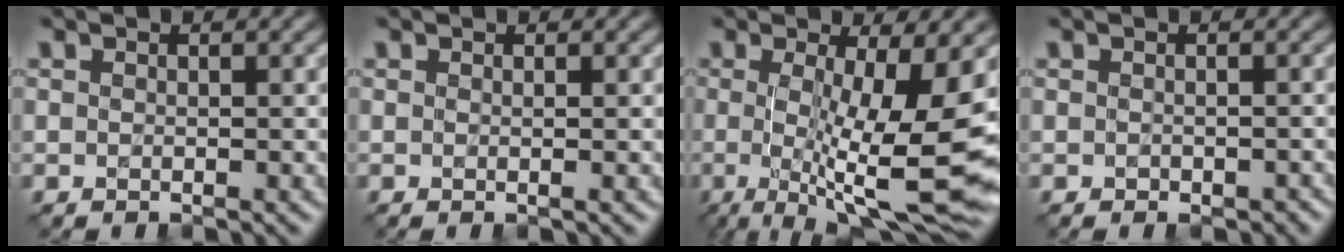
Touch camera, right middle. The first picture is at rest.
{"total": 0.5, "force": [0.0, 0.1, 0.5], "torque": [-0.006, 0.004, -0.004]}
{"total": 11.6, "force": [-1.0, 2.7, 11.2], "torque": [-0.161, -0.017, -0.017]}
{"total": 0.8, "force": [-0.5, 0.5, 0.4], "torque": [-0.010, -0.002, -0.008]}